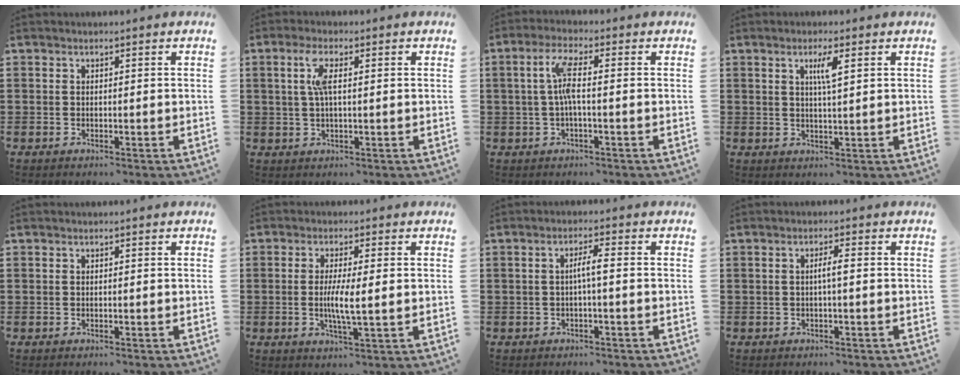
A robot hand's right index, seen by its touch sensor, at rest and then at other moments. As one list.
[{"total": 4.3, "force": [0.9, 1.2, 4.0], "torque": [-0.083, 0.009, 0.012]}, {"total": 5.1, "force": [-0.1, 1.0, 5.0], "torque": [-0.109, 0.001, -0.011]}, {"total": 3.2, "force": [1.3, 0.2, 2.9], "torque": [-0.060, 0.001, 0.020]}, {"total": 0.0}, {"total": 5.1, "force": [-0.2, 0.8, 5.0], "torque": [-0.089, 0.000, -0.006]}, {"total": 2.7, "force": [-0.3, 0.1, 2.7], "torque": [-0.051, 0.000, -0.009]}, {"total": 1.9, "force": [-0.2, 0.0, 1.9], "torque": [-0.036, 0.001, -0.006]}]